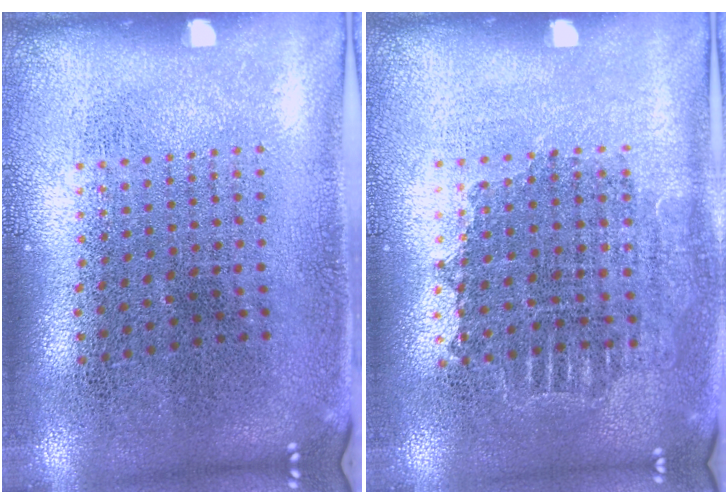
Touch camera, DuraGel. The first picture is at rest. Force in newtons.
{"total": 1.1, "press": 1.0, "slide": 0.4}